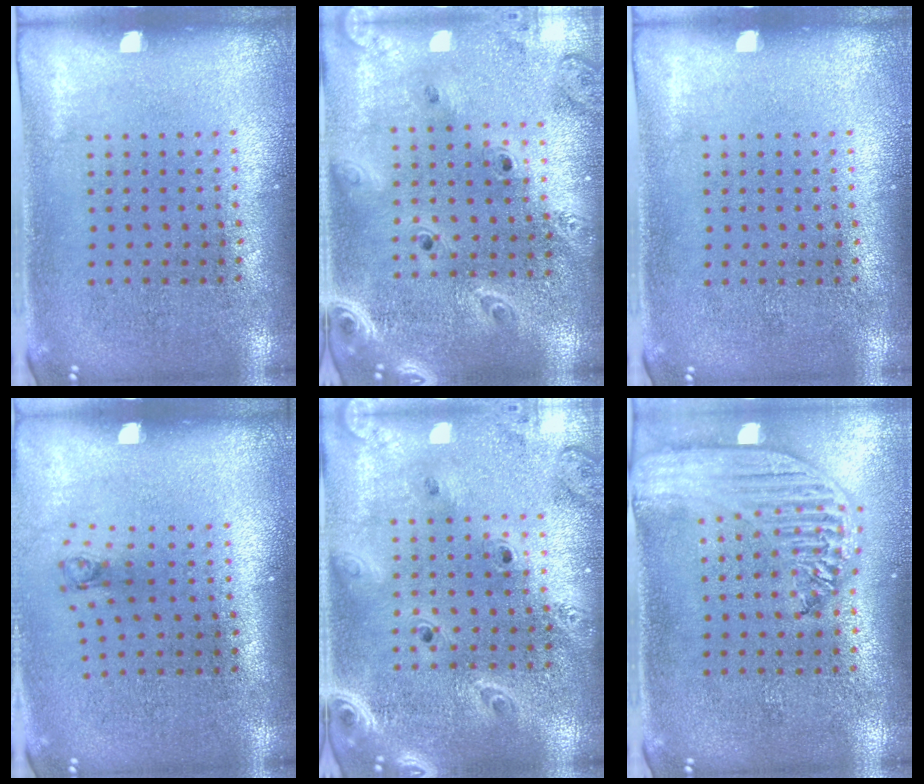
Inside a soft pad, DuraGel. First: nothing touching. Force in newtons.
{"total": 2.7, "press": 2.3, "slide": 1.4}
{"total": 0.0}
{"total": 0.8, "press": 0.3, "slide": 0.8}
{"total": 2.7, "press": 2.3, "slide": 1.4}
{"total": 2.8, "press": 2.2, "slide": 1.6}